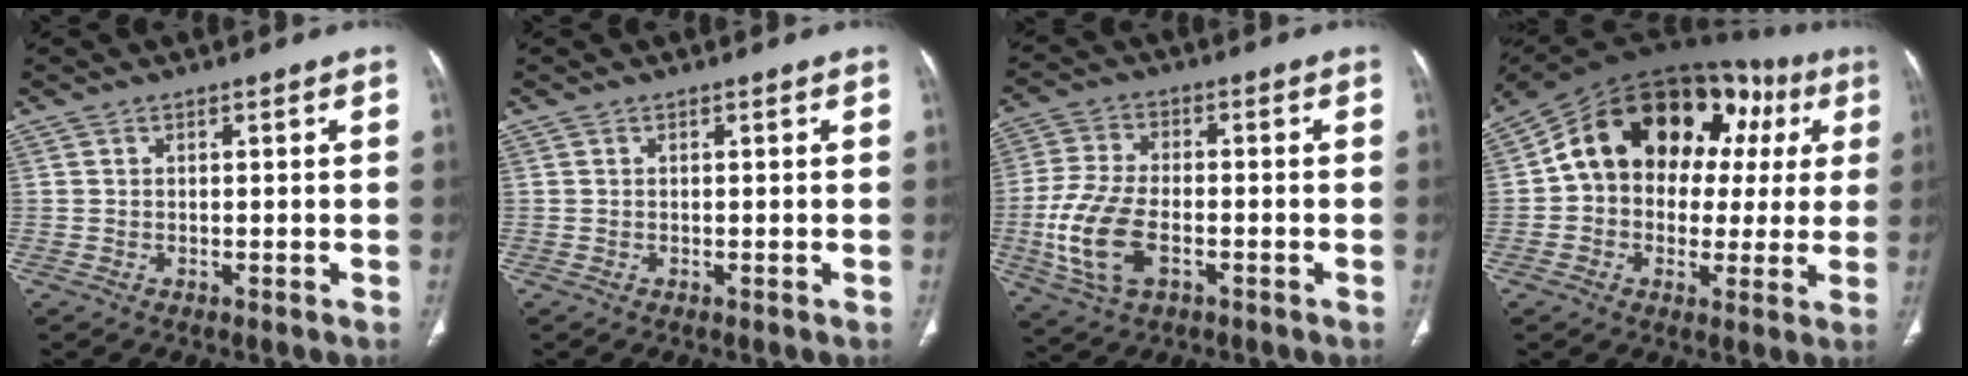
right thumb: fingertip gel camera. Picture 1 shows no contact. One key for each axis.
{"total": 0.0}
{"total": 12.6, "fx": -3.4, "fy": 7.0, "fz": 9.9, "tx": -0.218, "ty": 0.008, "tz": -0.061}
{"total": 22.6, "fx": 5.6, "fy": 15.7, "fz": 15.3, "tx": -0.191, "ty": 0.056, "tz": 0.081}